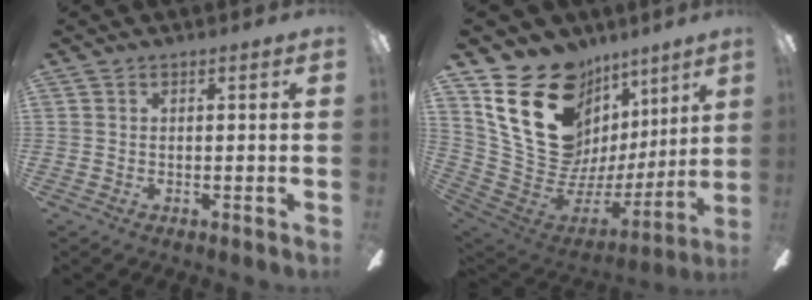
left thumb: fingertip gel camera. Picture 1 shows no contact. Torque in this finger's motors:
{"motor_torque": [1.37, 1.89, 1.46, -1.31, 0.40]}